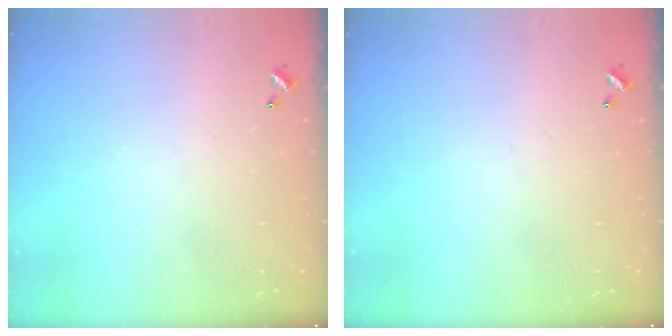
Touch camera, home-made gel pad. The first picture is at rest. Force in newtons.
{"total": 0.0}